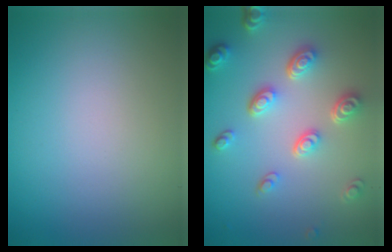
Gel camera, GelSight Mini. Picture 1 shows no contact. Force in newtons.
{"total": 4.7, "press": 3.6, "slide": 3.0}